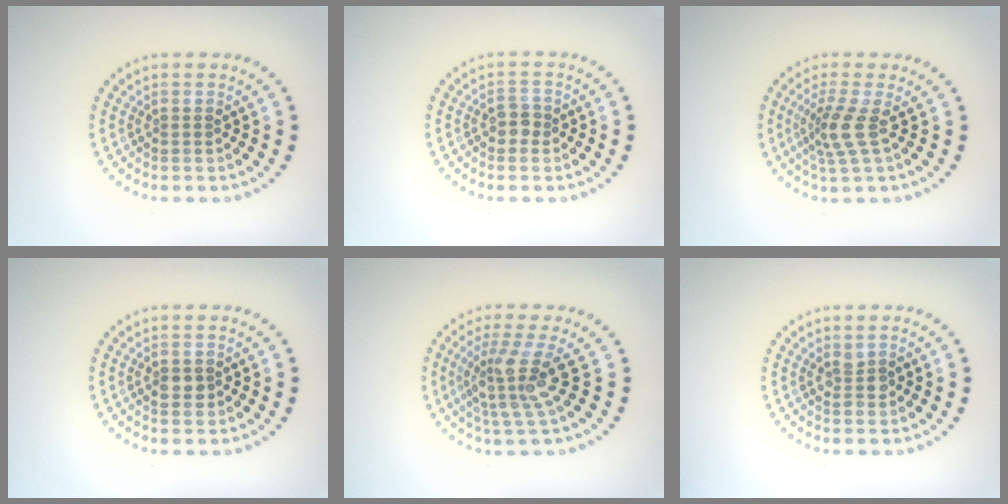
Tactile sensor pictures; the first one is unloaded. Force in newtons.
{"total": 1.6, "press": 1.5, "slide": 0.5}
{"total": 2.9, "press": 2.1, "slide": 2.1}
{"total": 1.7, "press": 1.7, "slide": 0.2}
{"total": 4.1, "press": 3.0, "slide": 2.7}
{"total": 1.1, "press": 1.1, "slide": 0.2}